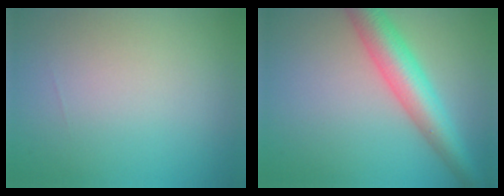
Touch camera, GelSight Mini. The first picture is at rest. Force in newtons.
{"total": 6.2, "press": 6.2, "slide": 0.1}